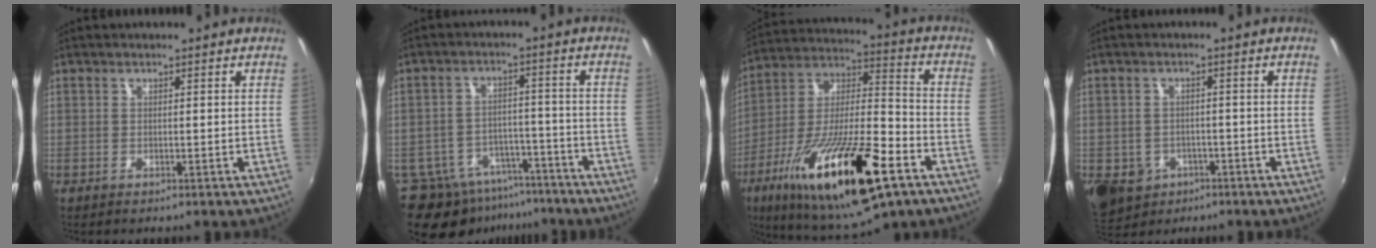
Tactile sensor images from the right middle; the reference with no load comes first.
{"total": 13.9, "force": [-10.3, 8.0, 4.9], "torque": [-0.121, 0.009, -0.137]}
{"total": 26.5, "force": [-13.3, 7.4, 21.7], "torque": [-0.385, -0.049, -0.224]}
{"total": 11.1, "force": [-4.5, 9.1, 4.4], "torque": [-0.129, -0.014, -0.055]}